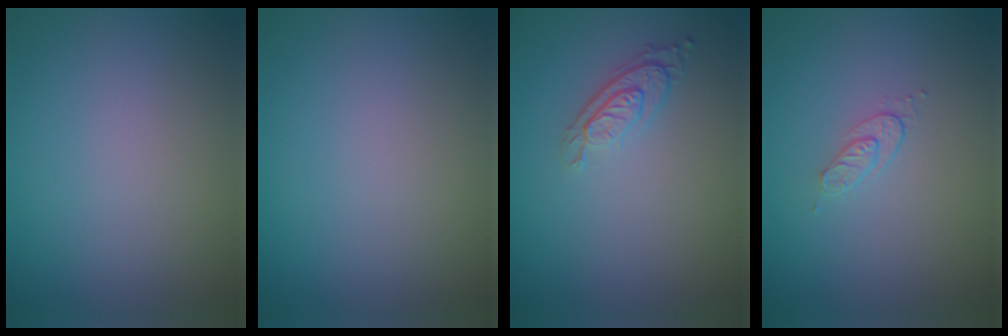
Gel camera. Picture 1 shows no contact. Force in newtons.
{"total": 0.0}
{"total": 2.9, "press": 2.2, "slide": 1.9}
{"total": 1.5, "press": 0.8, "slide": 1.3}